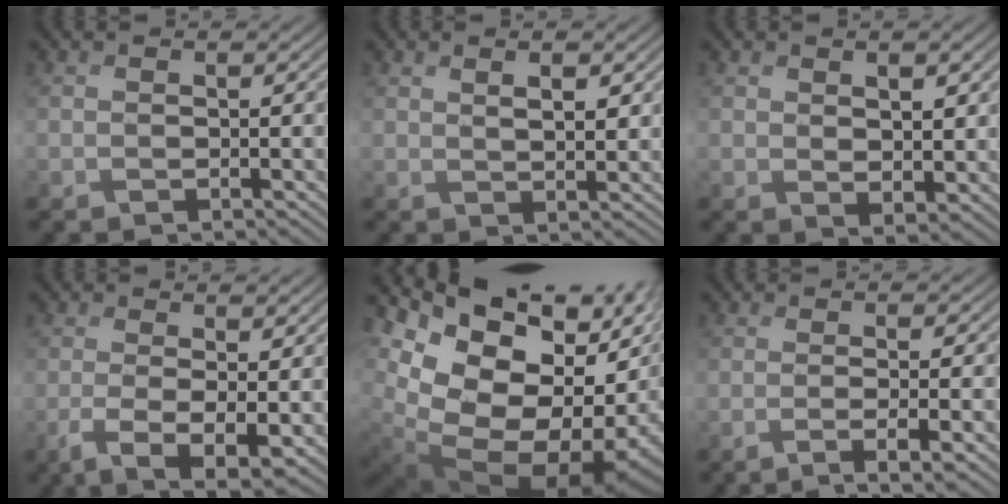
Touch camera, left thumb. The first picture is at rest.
{"total": 2.6, "force": [1.2, 1.0, 2.1], "torque": [-0.036, -0.006, 0.023]}
{"total": 3.8, "force": [1.3, 2.3, 2.7], "torque": [-0.053, -0.009, 0.025]}
{"total": 5.4, "force": [-1.6, 1.3, 5.0], "torque": [-0.090, -0.010, -0.029]}
{"total": 19.3, "force": [-3.0, 14.9, 11.8], "torque": [-0.211, -0.029, -0.023]}
{"total": 5.7, "force": [-1.8, 1.3, 5.2], "torque": [-0.064, -0.003, -0.035]}